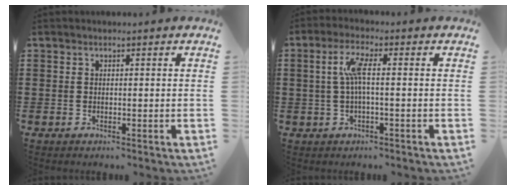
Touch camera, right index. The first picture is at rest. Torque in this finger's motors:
{"motor_torque": [0.80, -0.17, 0.20, 0.08]}